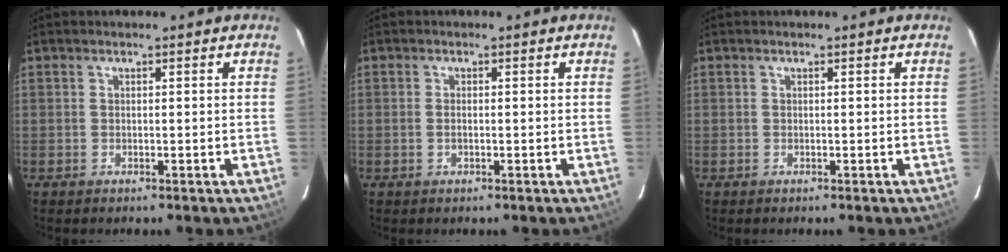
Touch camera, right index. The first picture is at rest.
{"total": 1.0, "force": [-0.2, 0.6, 0.9], "torque": [-0.017, 0.002, -0.004]}
{"total": 0.0}